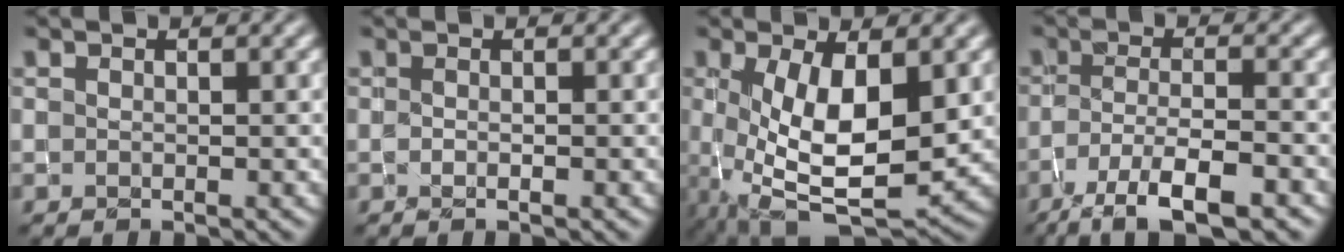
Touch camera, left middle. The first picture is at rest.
{"total": 0.7, "force": [-0.2, 0.2, 0.7], "torque": [-0.011, -0.006, -0.003]}
{"total": 9.7, "force": [-0.1, 4.1, 8.8], "torque": [-0.167, -0.015, 0.006]}
{"total": 7.1, "force": [-4.5, 1.7, 5.2], "torque": [-0.090, -0.002, -0.080]}